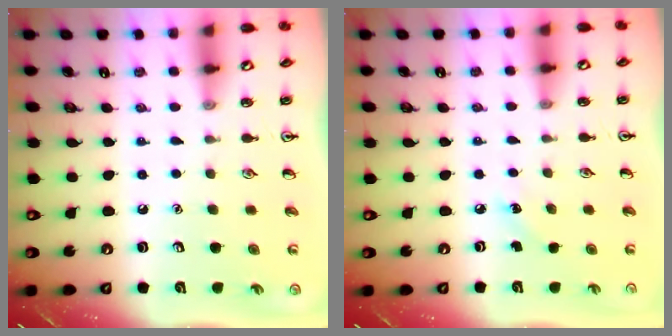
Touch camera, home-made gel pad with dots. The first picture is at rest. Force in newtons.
{"total": 4.3, "press": 4.0, "slide": 1.5}